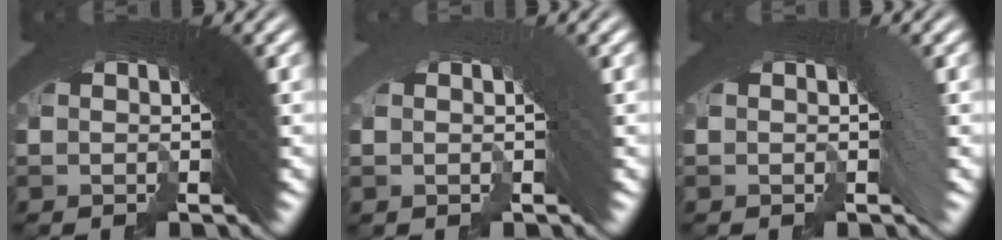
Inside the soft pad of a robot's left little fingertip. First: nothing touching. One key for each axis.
{"total": 0.7, "fx": -0.3, "fy": -0.1, "fz": 0.6, "tx": 0.010, "ty": 0.013, "tz": -0.004}
{"total": 0.6, "fx": -0.3, "fy": -0.2, "fz": 0.4, "tx": 0.006, "ty": 0.012, "tz": -0.008}